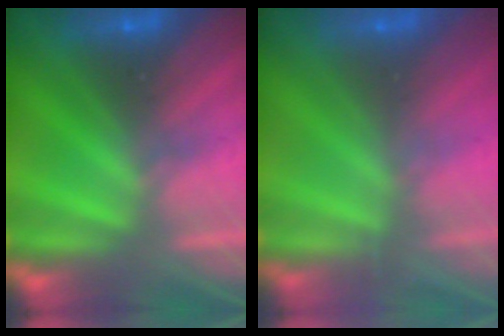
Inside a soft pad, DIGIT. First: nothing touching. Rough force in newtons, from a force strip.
{"total": 2.4}